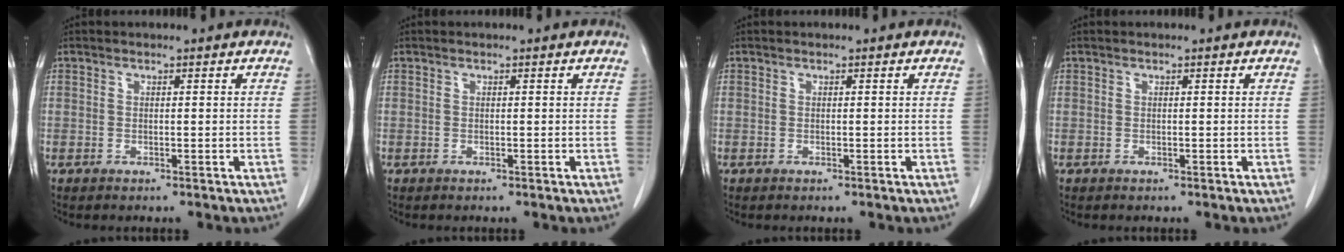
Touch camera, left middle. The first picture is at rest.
{"total": 0.0}
{"total": 0.0}
{"total": 0.0}